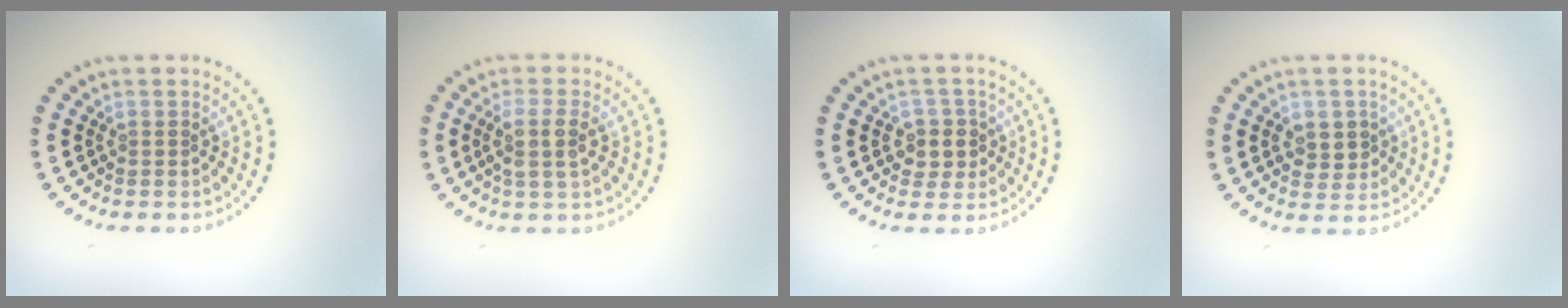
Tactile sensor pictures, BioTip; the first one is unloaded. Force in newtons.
{"total": 2.6, "press": 2.2, "slide": 1.4}
{"total": 2.3, "press": 2.0, "slide": 1.0}
{"total": 2.4, "press": 2.4, "slide": 0.3}